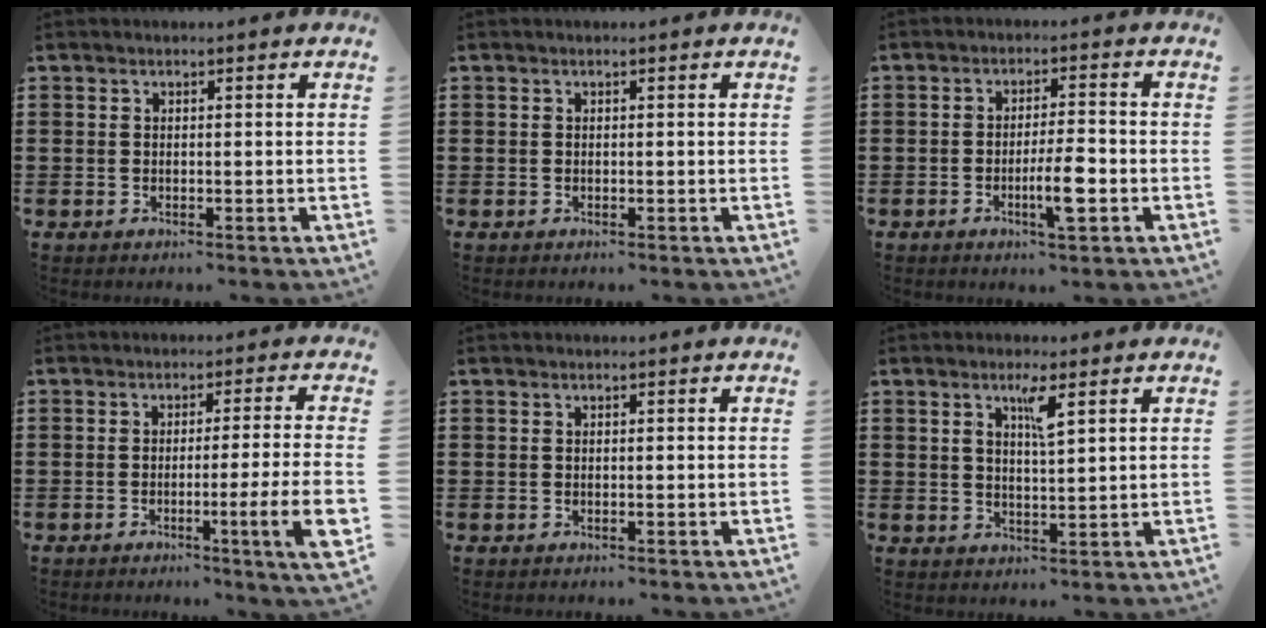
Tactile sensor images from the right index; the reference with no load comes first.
{"total": 0.0}
{"total": 5.8, "force": [-2.1, 0.9, 5.4], "torque": [-0.100, -0.008, -0.038]}
{"total": 8.1, "force": [-2.3, -0.2, 7.8], "torque": [-0.119, -0.018, -0.038]}
{"total": 0.0}
{"total": 3.6, "force": [1.8, 0.5, 3.1], "torque": [-0.059, 0.000, 0.027]}